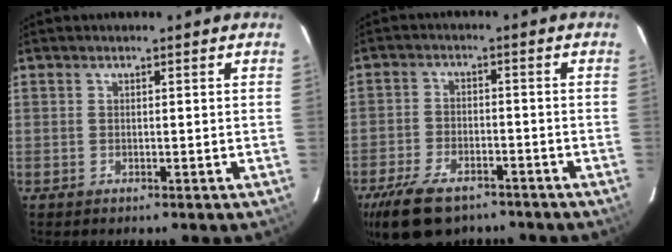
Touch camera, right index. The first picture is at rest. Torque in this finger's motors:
{"motor_torque": [1.05, -1.10, 0.51, 0.11]}